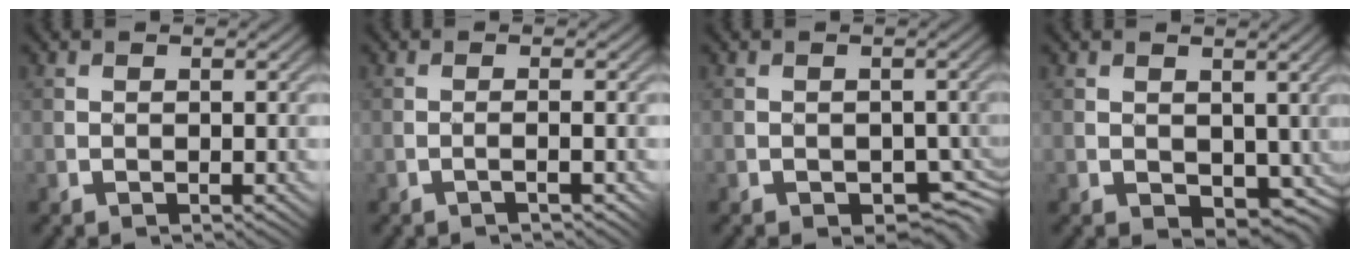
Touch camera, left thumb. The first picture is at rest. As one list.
[{"total": 1.0, "force": [-0.4, -0.6, 0.7], "torque": [-0.012, 0.010, -0.015]}, {"total": 2.4, "force": [-1.3, 1.6, 1.3], "torque": [-0.023, -0.011, -0.021]}, {"total": 3.7, "force": [0.3, 2.9, 2.2], "torque": [-0.050, -0.018, 0.010]}]